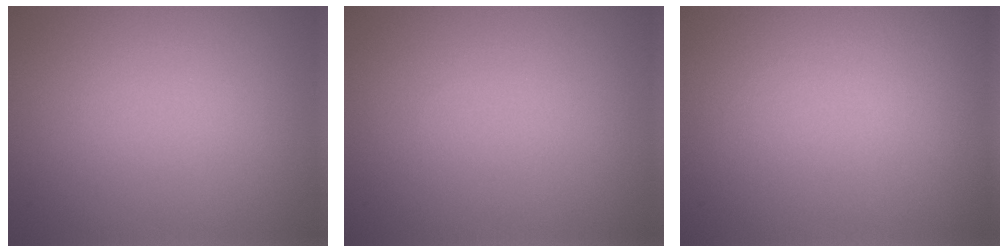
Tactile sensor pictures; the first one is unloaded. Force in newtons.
{"total": 0.0}
{"total": 0.0}